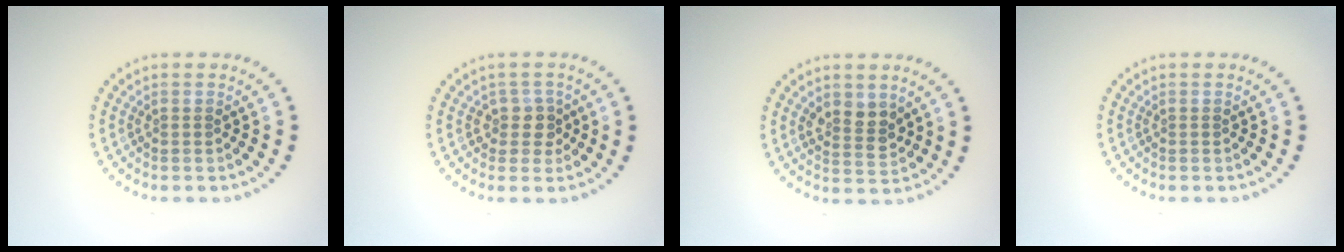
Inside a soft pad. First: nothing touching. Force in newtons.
{"total": 2.0, "press": 1.6, "slide": 1.3}
{"total": 2.5, "press": 2.3, "slide": 0.9}
{"total": 0.0}